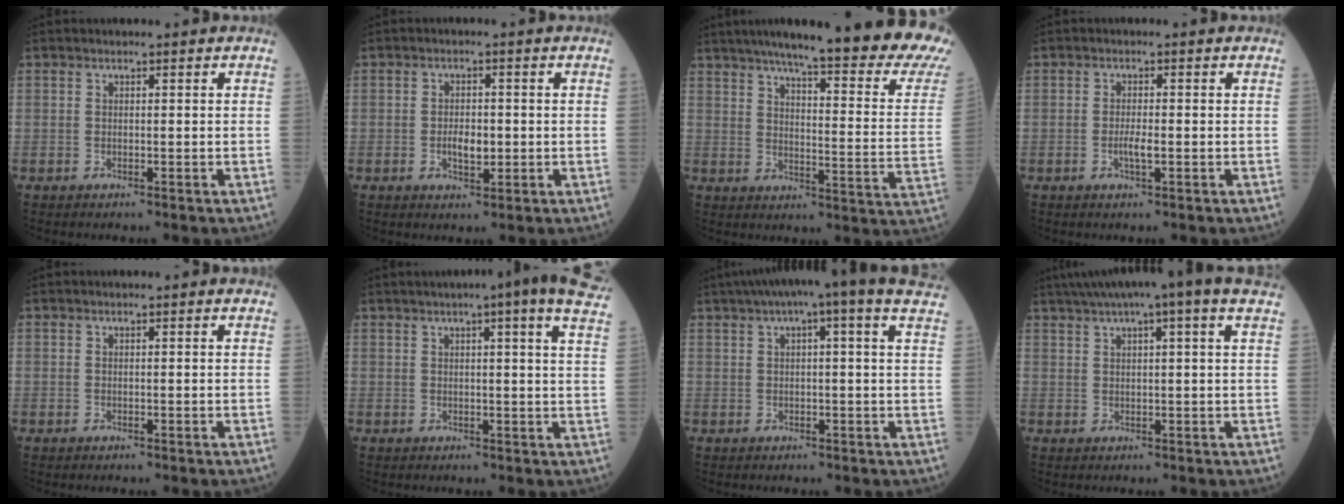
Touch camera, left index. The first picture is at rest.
{"total": 3.4, "force": [-0.5, 1.8, 2.9], "torque": [-0.053, 0.001, -0.002]}
{"total": 30.7, "force": [25.5, 2.3, 16.9], "torque": [-0.209, -0.067, 0.317]}
{"total": 2.2, "force": [-0.5, 0.6, 2.1], "torque": [-0.043, 0.000, -0.006]}
{"total": 0.7, "force": [0.6, 0.3, 0.2], "torque": [-0.007, 0.007, 0.008]}
{"total": 15.1, "force": [11.2, 0.4, 10.1], "torque": [-0.138, 0.012, 0.124]}
{"total": 14.8, "force": [11.2, 1.1, 9.5], "torque": [-0.158, 0.053, 0.143]}
{"total": 14.0, "force": [10.7, 0.9, 8.9], "torque": [-0.158, 0.051, 0.150]}